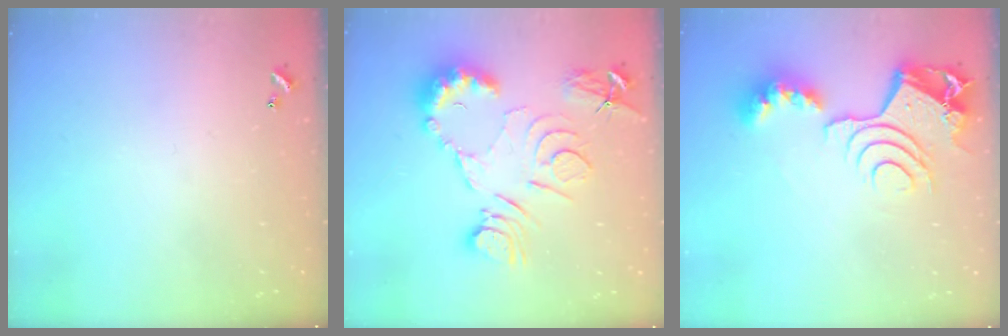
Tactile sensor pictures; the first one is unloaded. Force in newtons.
{"total": 14.5, "press": 14.5, "slide": 0.9}
{"total": 14.2, "press": 14.0, "slide": 1.9}